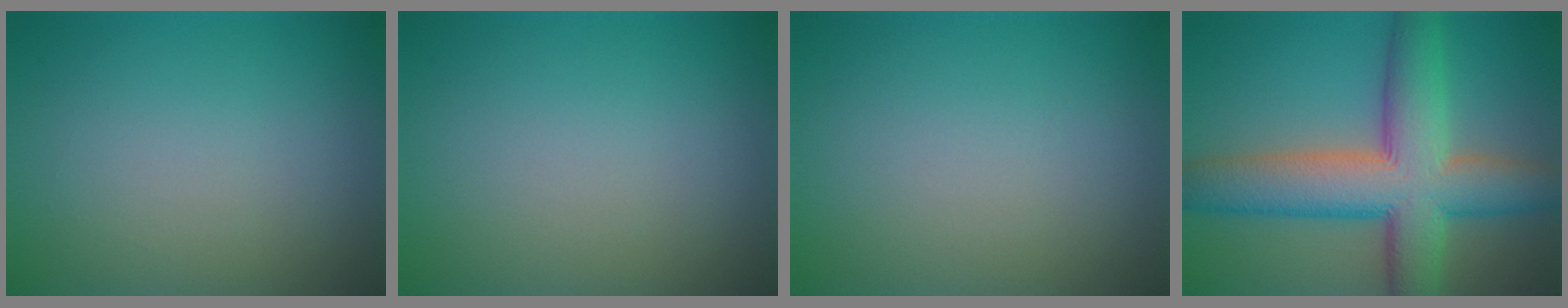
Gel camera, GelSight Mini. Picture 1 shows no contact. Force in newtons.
{"total": 0.0}
{"total": 0.0}
{"total": 10.4, "press": 10.4, "slide": 0.5}